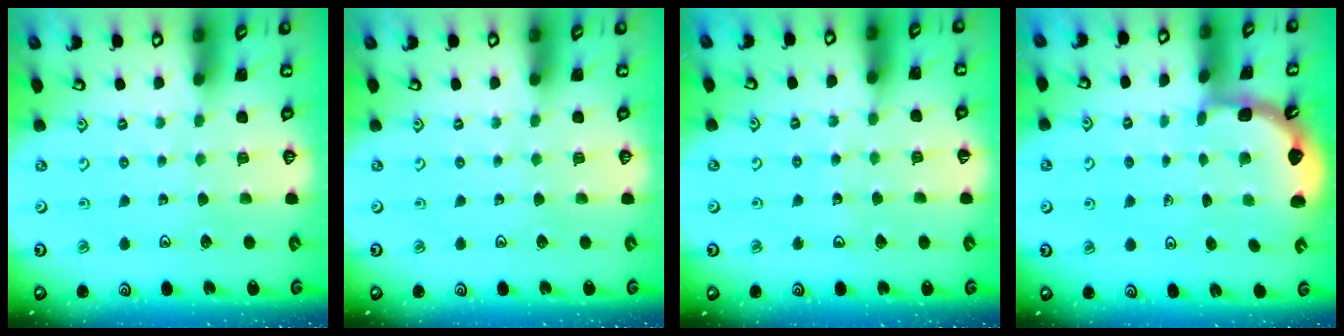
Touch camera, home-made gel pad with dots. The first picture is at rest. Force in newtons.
{"total": 0.0}
{"total": 5.4, "press": 5.4, "slide": 0.4}
{"total": 2.0, "press": 2.0, "slide": 0.2}